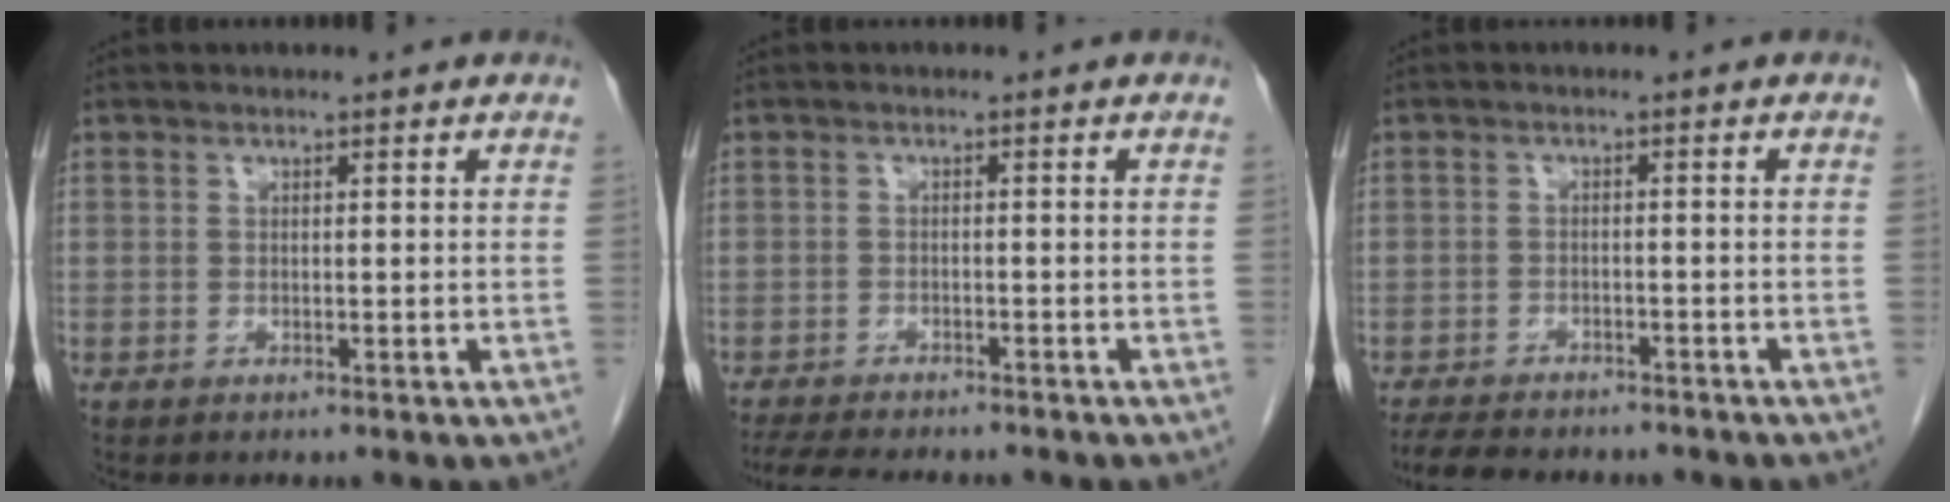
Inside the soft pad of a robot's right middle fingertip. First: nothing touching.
{"total": 10.5, "force": [-9.3, 1.9, 4.5], "torque": [-0.074, -0.016, -0.132]}
{"total": 10.8, "force": [-9.4, 2.9, 4.3], "torque": [-0.081, -0.009, -0.131]}